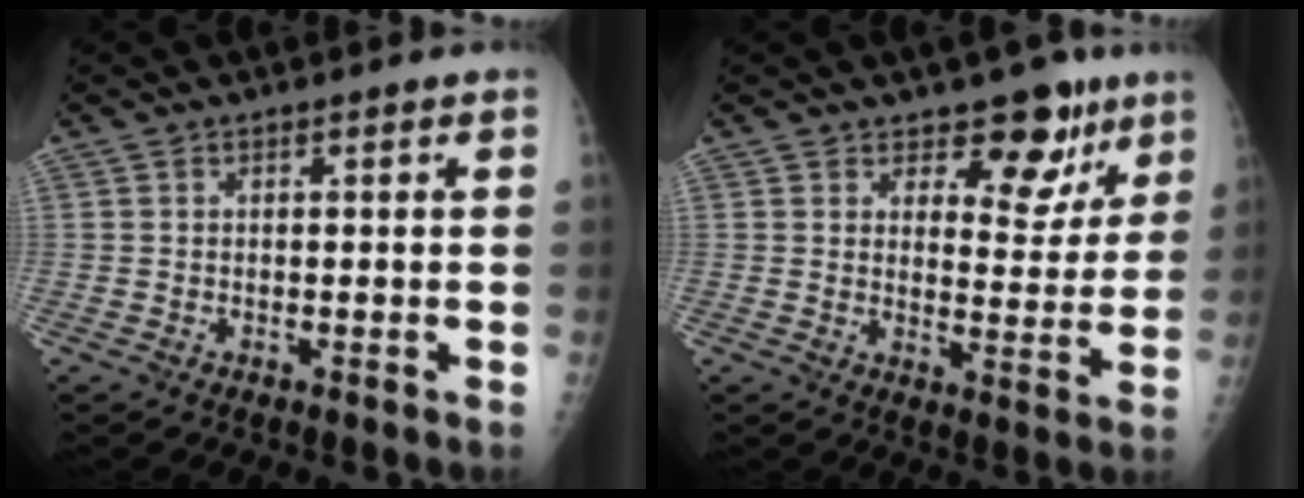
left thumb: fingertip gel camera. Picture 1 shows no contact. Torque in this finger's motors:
{"motor_torque": [-0.15, 0.52, -0.26, 0.02, 0.06]}